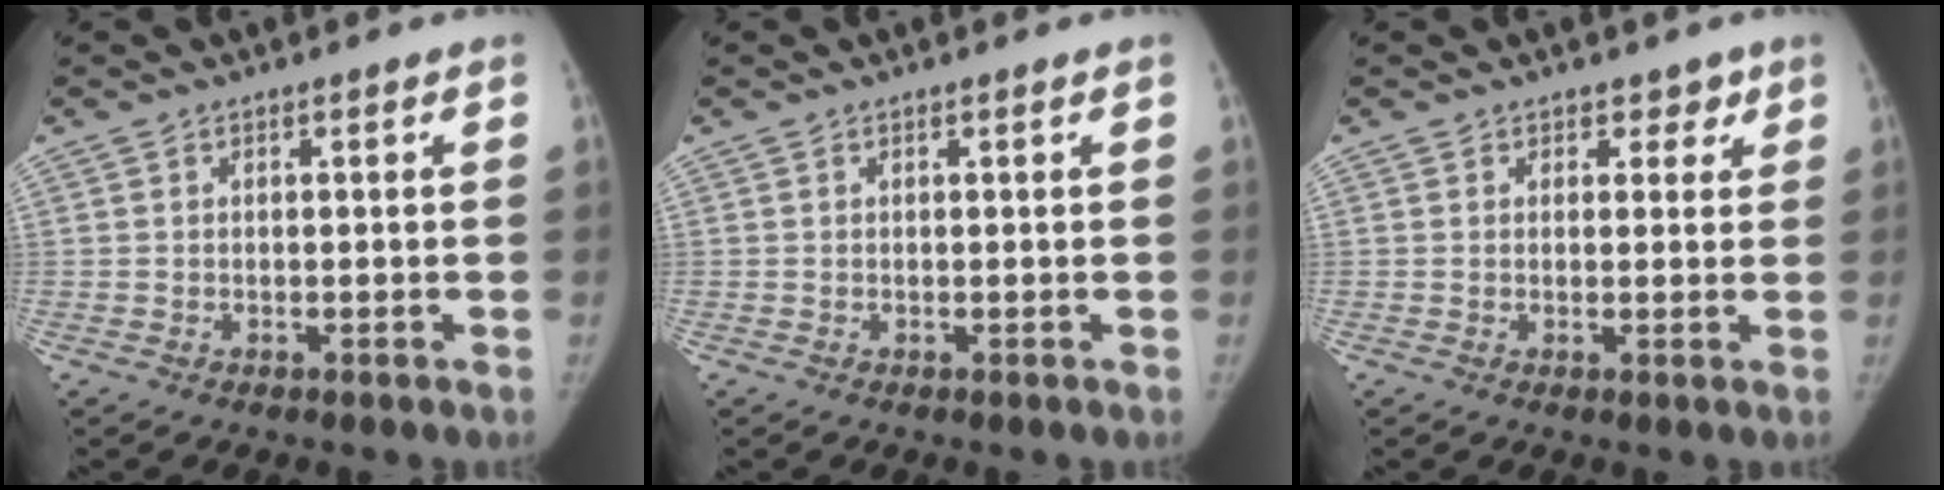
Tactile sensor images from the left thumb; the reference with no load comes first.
{"total": 0.0}
{"total": 2.7, "force": [1.7, 1.9, 0.8], "torque": [0.021, -0.008, 0.018]}